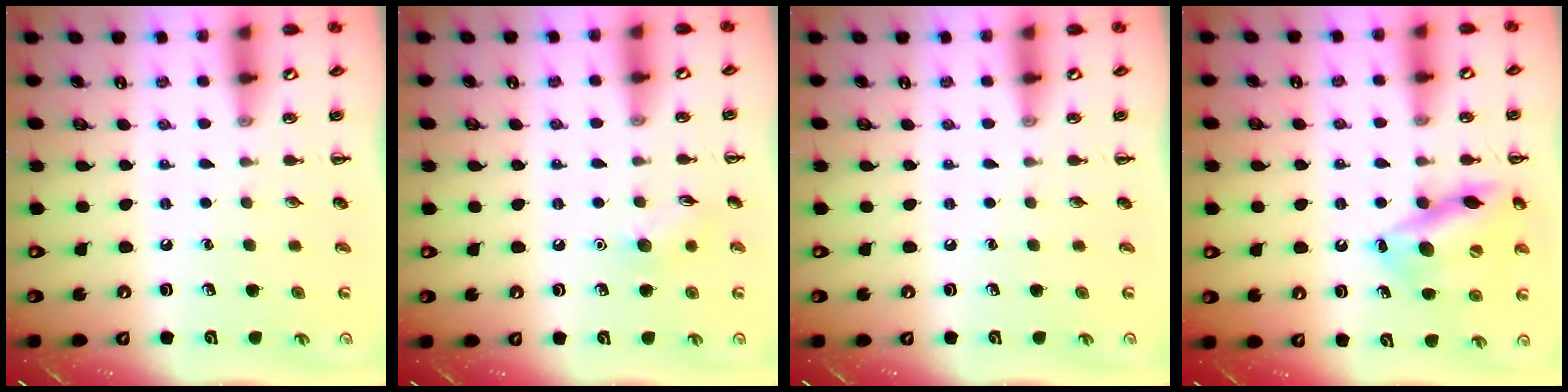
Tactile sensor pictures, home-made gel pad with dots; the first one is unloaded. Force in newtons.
{"total": 6.2, "press": 6.1, "slide": 1.2}
{"total": 0.0}
{"total": 15.9, "press": 15.6, "slide": 2.9}